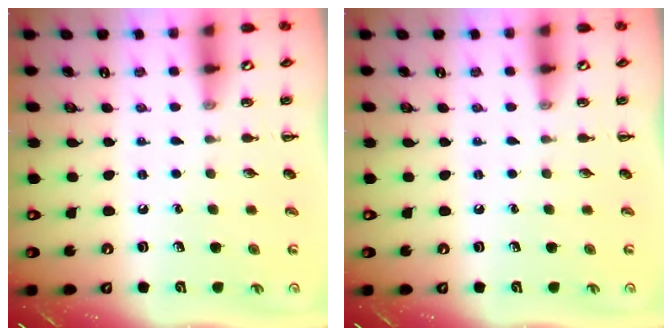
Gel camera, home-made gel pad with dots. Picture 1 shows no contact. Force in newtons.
{"total": 0.0}